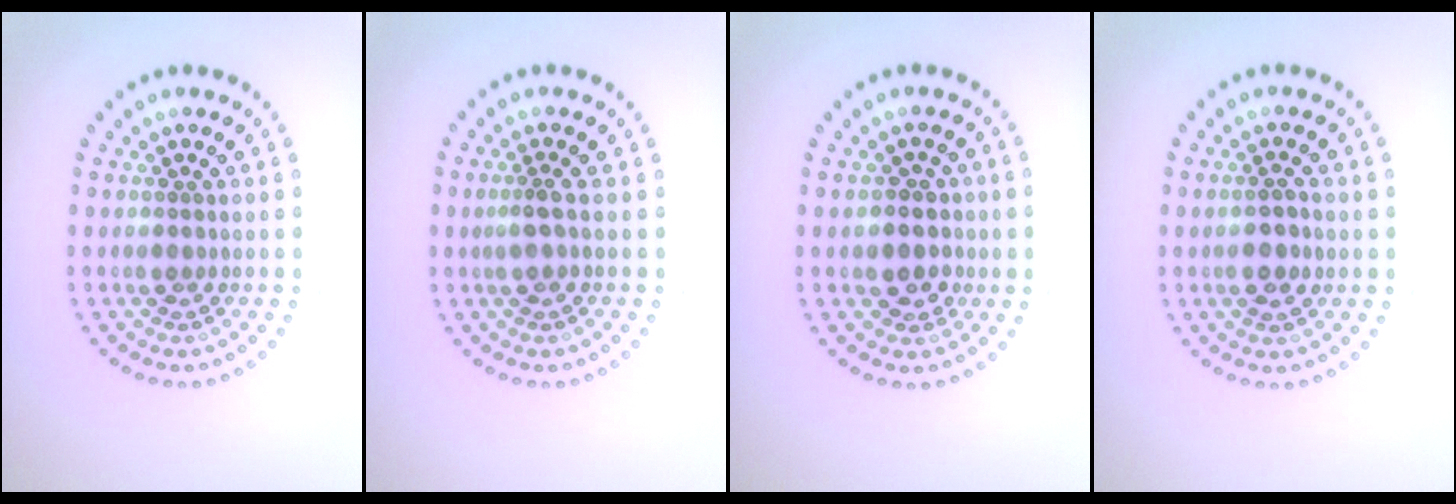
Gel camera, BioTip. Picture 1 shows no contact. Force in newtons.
{"total": 1.2, "press": 0.9, "slide": 0.8}
{"total": 2.8, "press": 2.6, "slide": 1.1}
{"total": 2.1, "press": 2.1, "slide": 0.4}